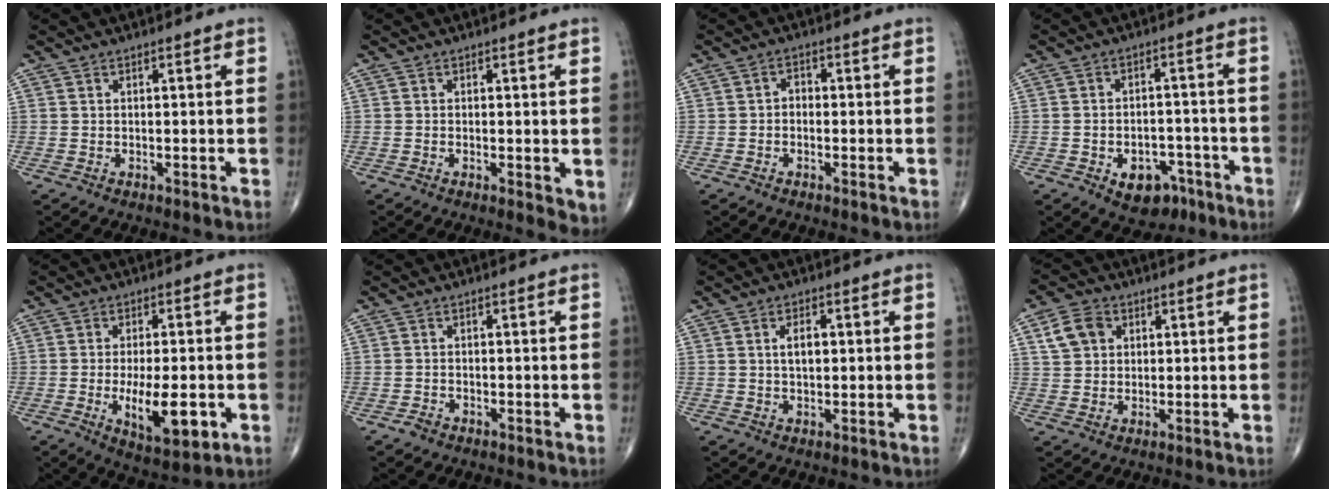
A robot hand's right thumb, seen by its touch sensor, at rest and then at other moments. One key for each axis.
{"total": 3.3, "fx": -0.3, "fy": 1.3, "fz": 3.0, "tx": -0.038, "ty": -0.010, "tz": -0.006}
{"total": 1.7, "fx": -0.5, "fy": 1.3, "fz": 1.0, "tx": -0.003, "ty": 0.009, "tz": -0.016}
{"total": 8.3, "fx": -4.3, "fy": 5.6, "fz": 4.4, "tx": -0.037, "ty": 0.035, "tz": -0.054}
{"total": 11.1, "fx": -2.8, "fy": 4.3, "fz": 9.9, "tx": -0.150, "ty": -0.010, "tz": -0.036}
{"total": 1.4, "fx": -1.0, "fy": 0.9, "fz": 0.5, "tx": -0.013, "ty": 0.005, "tz": -0.019}
{"total": 3.3, "fx": 0.5, "fy": 1.8, "fz": 2.8, "tx": -0.044, "ty": 0.000, "tz": 0.007}
{"total": 6.1, "fx": 2.1, "fy": 4.8, "fz": 3.1, "tx": -0.043, "ty": 0.002, "tz": 0.038}